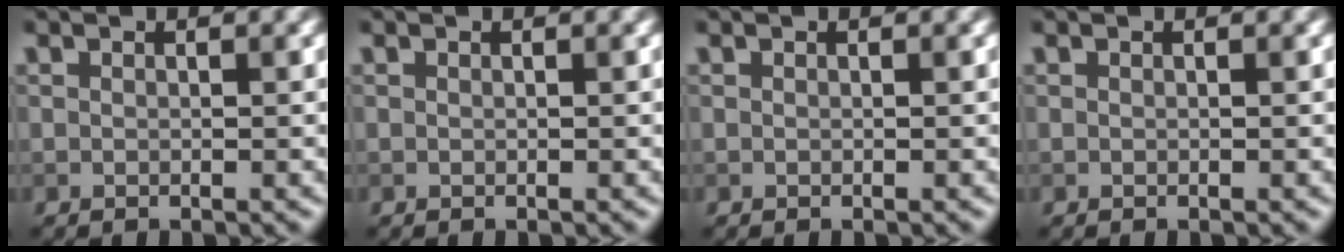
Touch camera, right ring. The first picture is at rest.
{"total": 0.0}
{"total": 0.0}
{"total": 0.0}